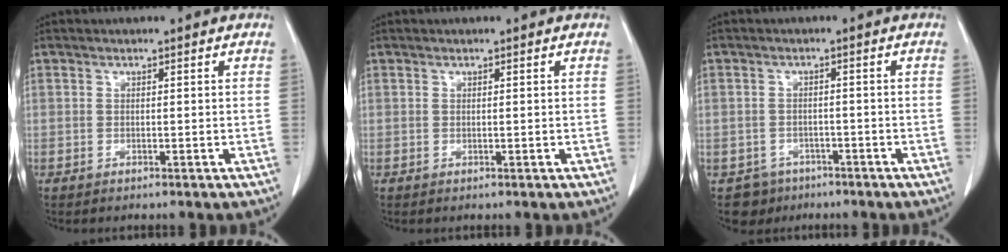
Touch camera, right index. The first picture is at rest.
{"total": 0.0}
{"total": 4.0, "force": [-2.5, 3.1, -0.5], "torque": [0.012, 0.010, -0.037]}